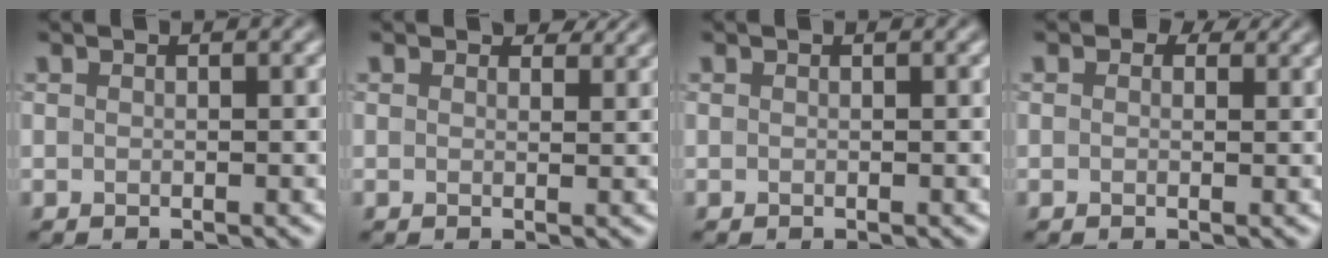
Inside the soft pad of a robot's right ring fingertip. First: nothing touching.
{"total": 1.9, "force": [1.5, 0.8, 0.7], "torque": [-0.011, -0.003, 0.019]}
{"total": 0.0}
{"total": 1.5, "force": [0.8, 1.0, 0.8], "torque": [-0.011, -0.003, 0.003]}